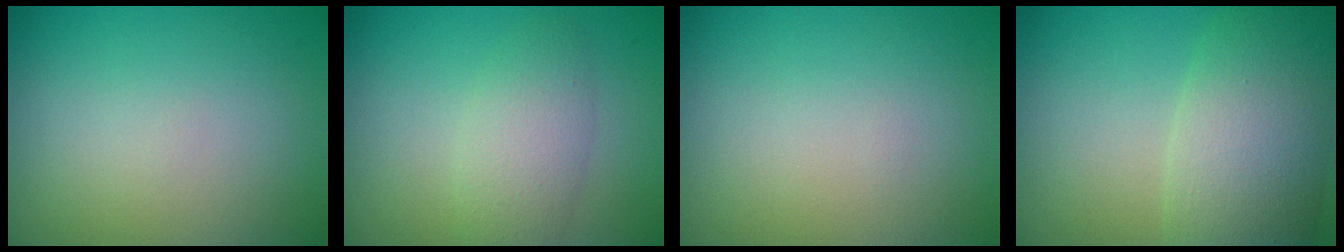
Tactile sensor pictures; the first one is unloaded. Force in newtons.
{"total": 3.2, "press": 3.2, "slide": 0.1}
{"total": 0.0}
{"total": 8.3, "press": 8.3, "slide": 0.5}